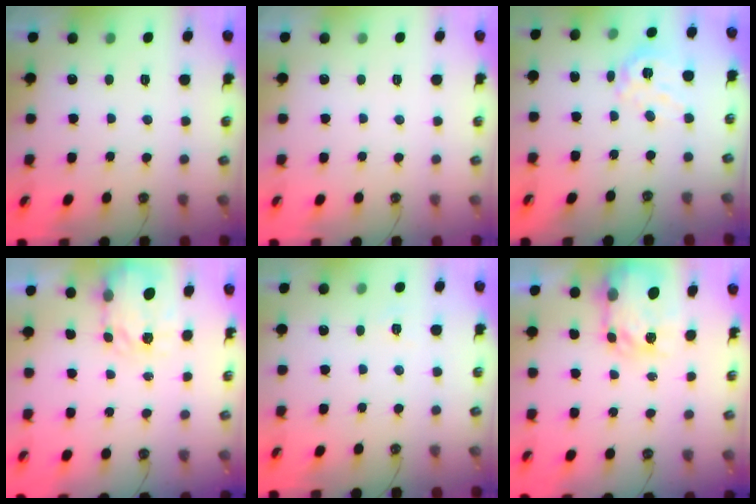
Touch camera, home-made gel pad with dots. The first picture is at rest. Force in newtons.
{"total": 0.0}
{"total": 12.8, "press": 12.8, "slide": 1.1}
{"total": 3.4, "press": 3.4, "slide": 0.5}
{"total": 2.6, "press": 2.6, "slide": 0.3}
{"total": 5.8, "press": 5.8, "slide": 0.6}